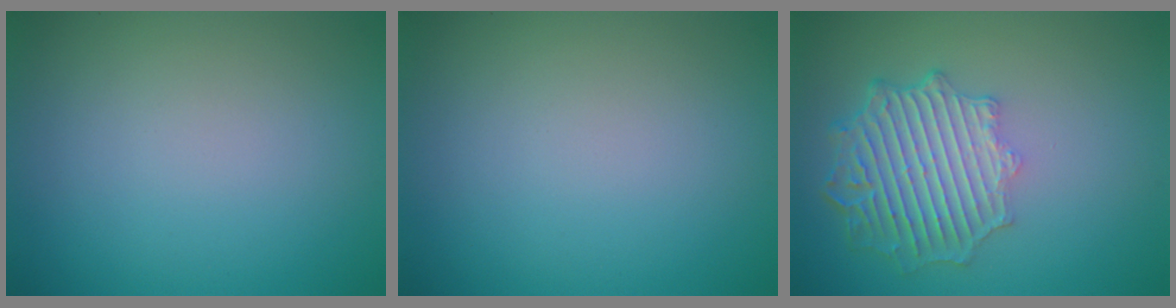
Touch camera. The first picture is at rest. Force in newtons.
{"total": 0.0}
{"total": 6.5, "press": 5.0, "slide": 4.1}